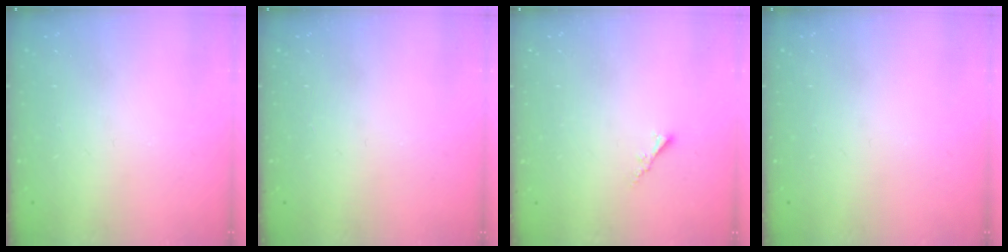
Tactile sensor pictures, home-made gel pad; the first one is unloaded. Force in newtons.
{"total": 0.0}
{"total": 1.7, "press": 1.6, "slide": 0.5}
{"total": 0.0}